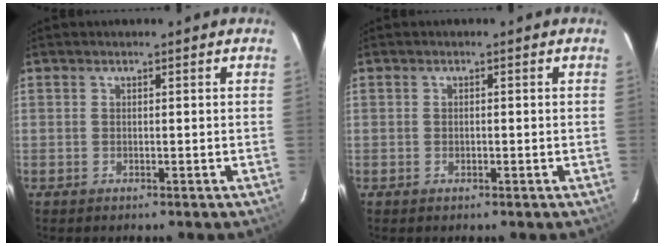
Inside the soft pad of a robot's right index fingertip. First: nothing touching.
{"total": 0.5, "force": [-0.2, 0.5, 0.2], "torque": [-0.004, 0.000, -0.002]}